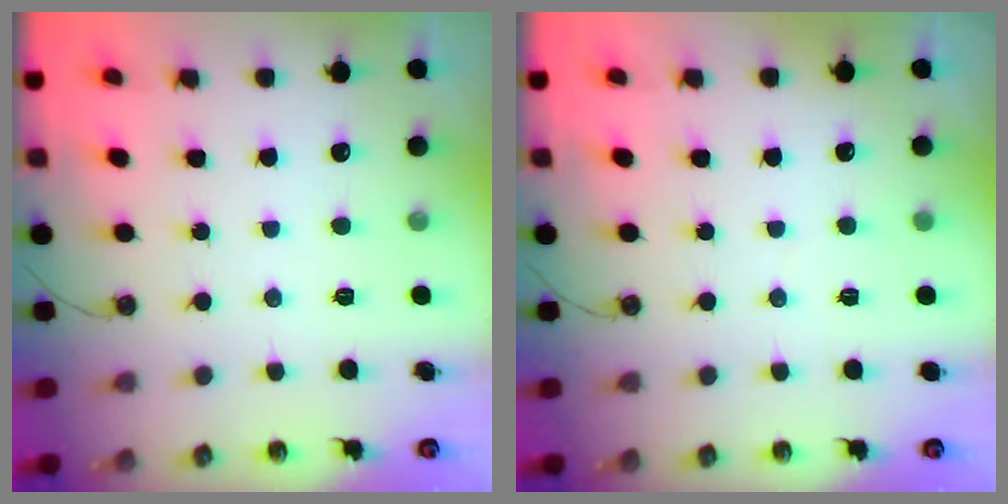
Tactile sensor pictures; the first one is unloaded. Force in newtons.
{"total": 1.2, "press": 1.2, "slide": 0.1}